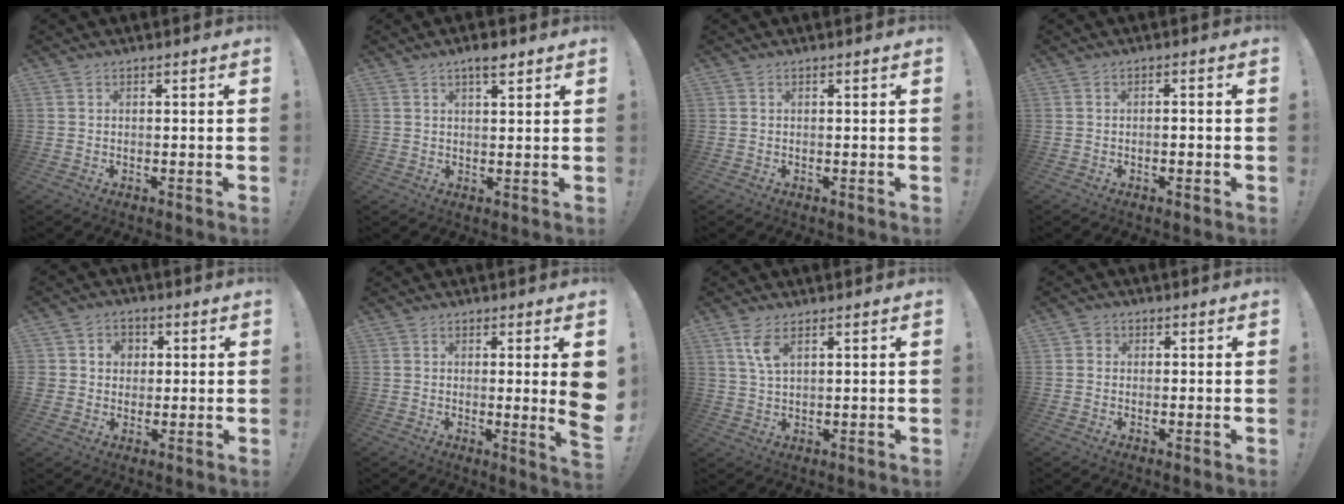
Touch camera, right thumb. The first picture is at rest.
{"total": 4.1, "force": [2.6, 1.1, 2.9], "torque": [-0.038, -0.014, 0.040]}
{"total": 0.0}
{"total": 1.6, "force": [-1.0, 0.4, 1.2], "torque": [-0.019, 0.005, -0.016]}
{"total": 5.5, "force": [0.9, 5.4, 0.9], "torque": [-0.011, -0.005, 0.018]}
{"total": 7.5, "force": [0.9, -0.4, 7.5], "torque": [-0.103, -0.023, 0.014]}
{"total": 5.4, "force": [2.9, 2.0, 4.2], "torque": [-0.070, -0.010, 0.050]}
{"total": 2.1, "force": [-0.1, 2.0, 0.8], "torque": [-0.009, 0.004, -0.002]}